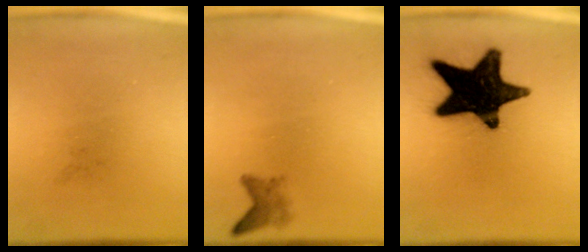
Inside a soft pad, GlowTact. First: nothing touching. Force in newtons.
{"total": 1.7}
{"total": 19.6}